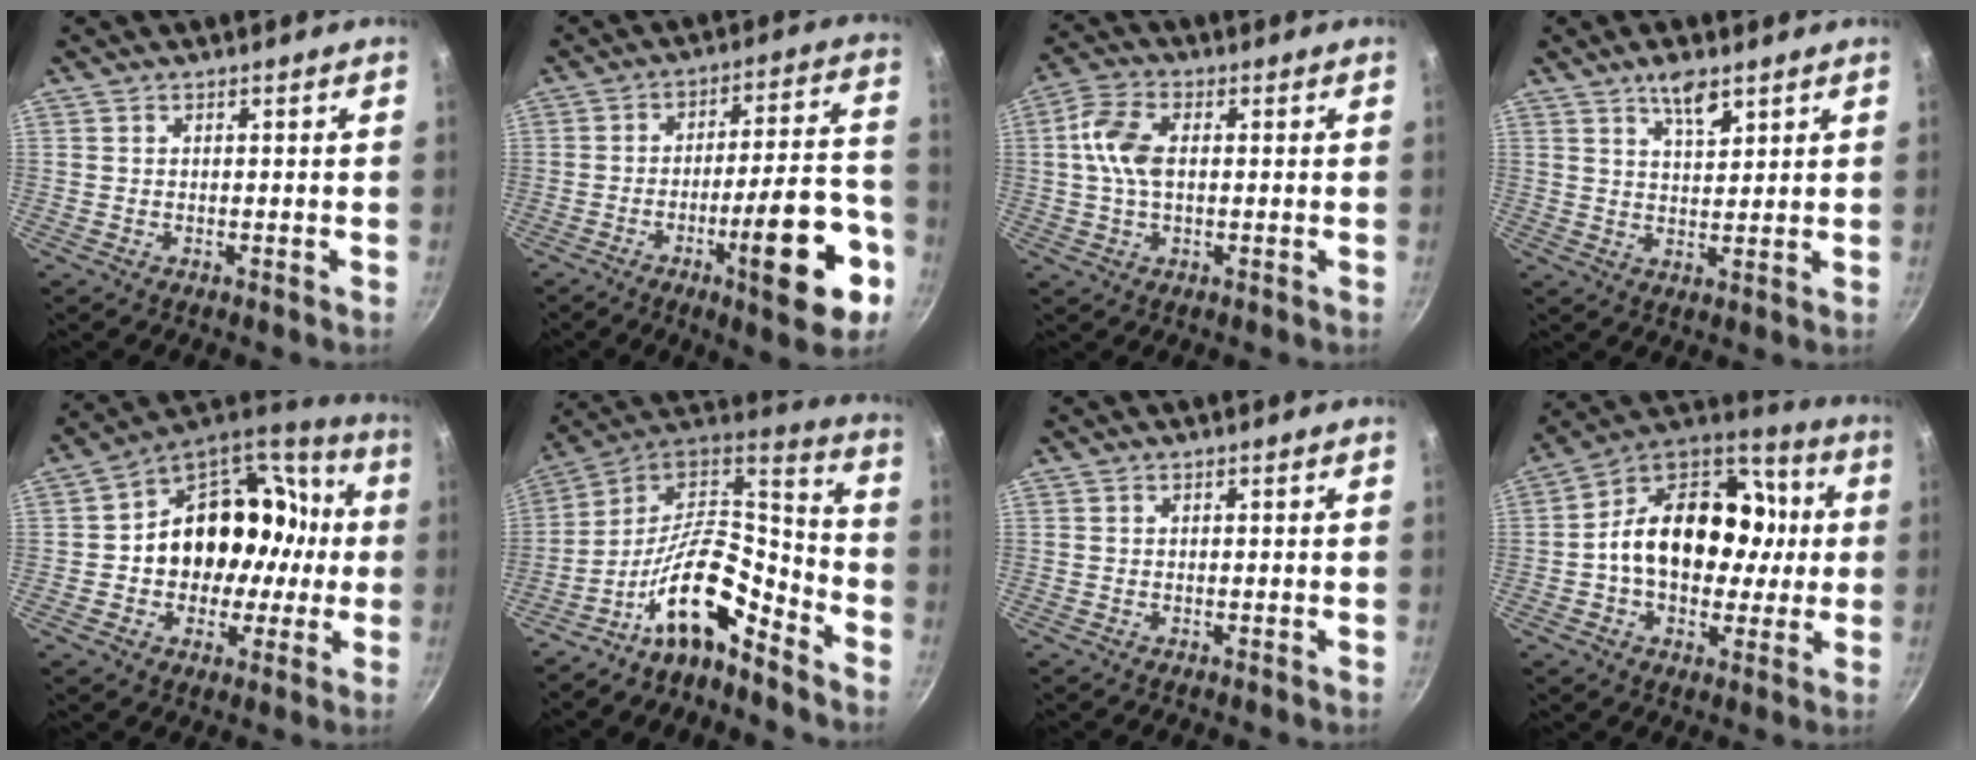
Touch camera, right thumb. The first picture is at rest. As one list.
[{"total": 18.7, "force": [-7.7, 4.7, 16.4], "torque": [-0.205, 0.044, -0.111]}, {"total": 7.8, "force": [0.7, 4.5, 6.3], "torque": [-0.127, 0.018, 0.006]}, {"total": 5.6, "force": [3.6, 2.1, 3.8], "torque": [-0.060, -0.019, 0.062]}, {"total": 21.5, "force": [-0.1, 17.1, 13.0], "torque": [-0.160, 0.060, -0.001]}, {"total": 16.4, "force": [-9.8, 7.0, 11.1], "torque": [-0.181, 0.098, -0.193]}, {"total": 0.0}, {"total": 22.1, "force": [0.3, 16.2, 15.0], "torque": [-0.209, 0.039, -0.012]}]